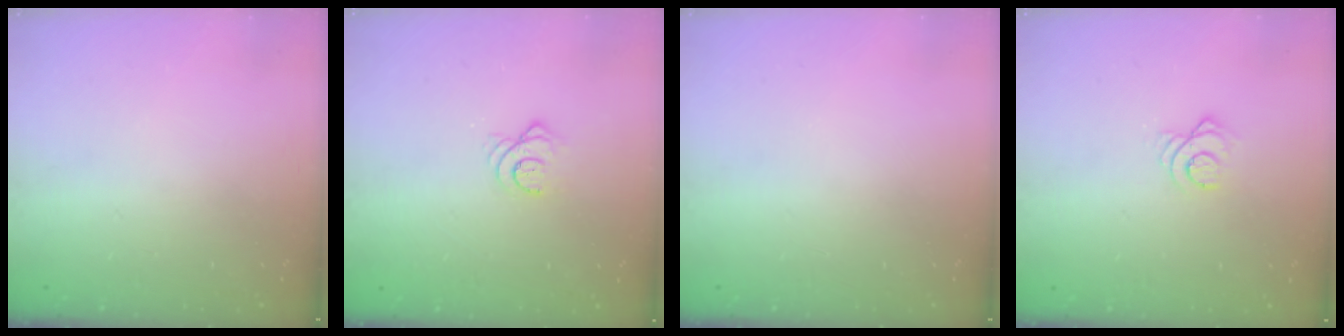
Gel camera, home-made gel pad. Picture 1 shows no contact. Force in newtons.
{"total": 3.7, "press": 3.7, "slide": 0.6}
{"total": 0.0}
{"total": 3.4, "press": 3.3, "slide": 0.4}